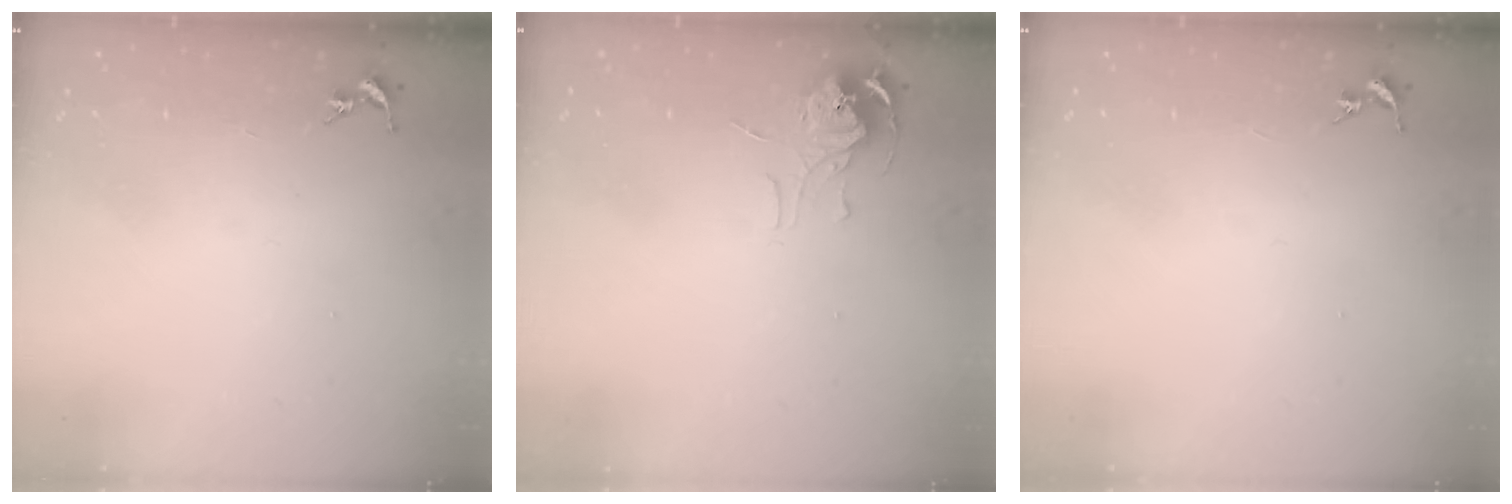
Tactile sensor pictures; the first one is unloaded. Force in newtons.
{"total": 6.2, "press": 6.1, "slide": 0.5}
{"total": 0.0}